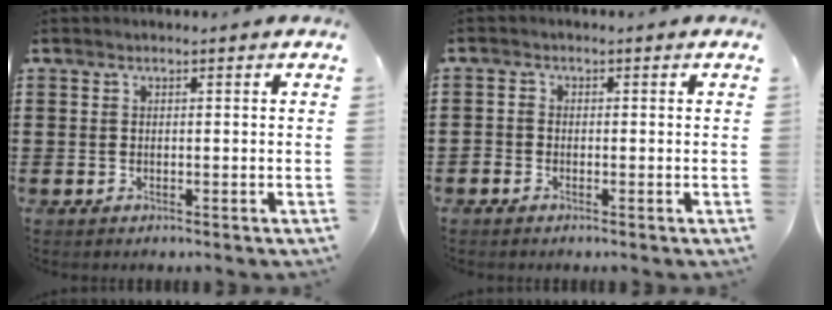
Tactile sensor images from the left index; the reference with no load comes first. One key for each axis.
{"total": 1.1, "fx": -0.9, "fy": 0.6, "fz": 0.2, "tx": -0.007, "ty": 0.002, "tz": -0.018}